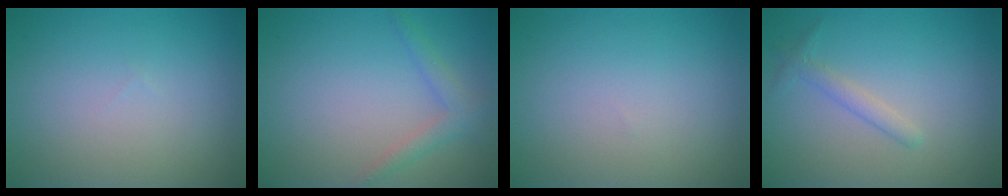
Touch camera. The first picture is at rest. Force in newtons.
{"total": 1.9, "press": 1.9, "slide": 0.2}
{"total": 0.0}
{"total": 1.4, "press": 1.4, "slide": 0.0}